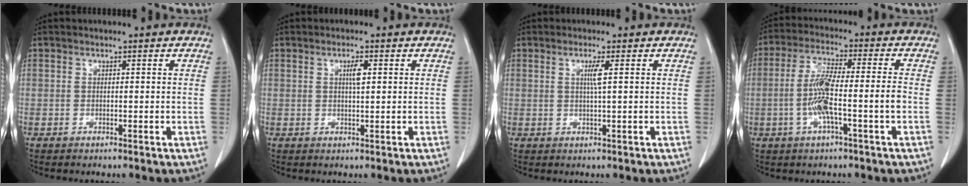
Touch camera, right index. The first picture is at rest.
{"total": 2.0, "force": [0.6, 0.3, 1.9], "torque": [-0.034, 0.001, 0.010]}
{"total": 2.0, "force": [0.5, -0.4, 1.9], "torque": [-0.039, -0.002, 0.010]}
{"total": 8.3, "force": [-2.1, 0.2, 8.1], "torque": [-0.166, 0.012, -0.038]}